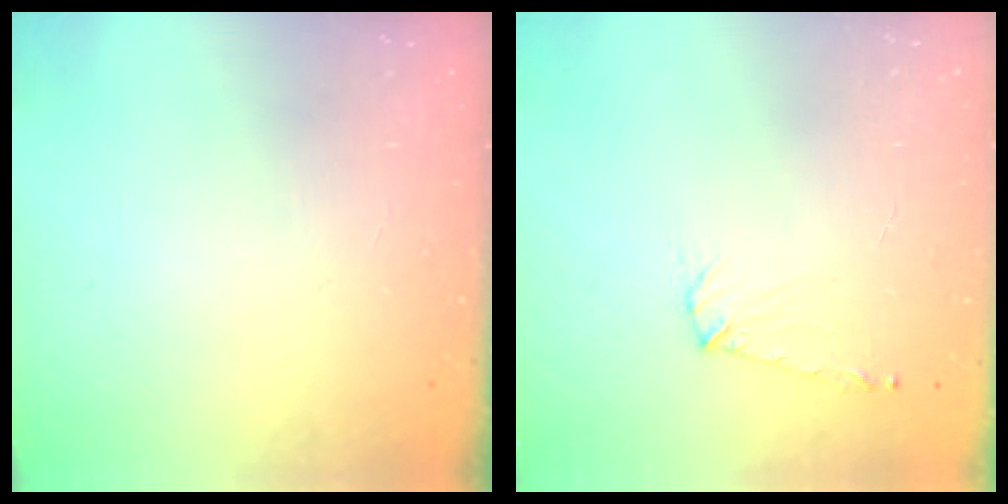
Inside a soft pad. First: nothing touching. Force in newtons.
{"total": 6.6, "press": 6.6, "slide": 0.6}